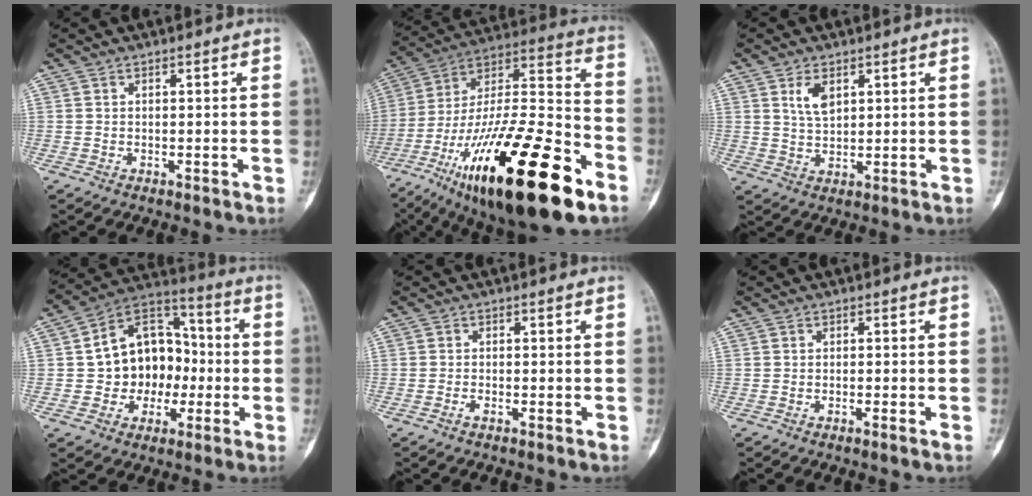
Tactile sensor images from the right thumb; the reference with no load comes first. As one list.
[{"total": 34.2, "force": [-16.8, 10.3, 27.9], "torque": [-0.476, 0.056, -0.276]}, {"total": 4.5, "force": [2.0, 2.4, 3.2], "torque": [-0.054, -0.010, 0.041]}, {"total": 15.1, "force": [-1.3, 11.9, 9.3], "torque": [-0.088, 0.039, -0.026]}, {"total": 1.1, "force": [-0.8, 0.3, 0.7], "torque": [-0.019, 0.006, -0.016]}, {"total": 1.2, "force": [-0.7, -0.1, 0.9], "torque": [-0.024, 0.003, -0.013]}]